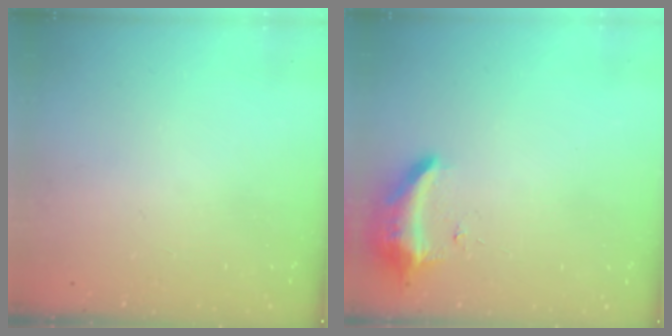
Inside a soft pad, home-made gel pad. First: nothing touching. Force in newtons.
{"total": 8.9, "press": 8.8, "slide": 1.6}